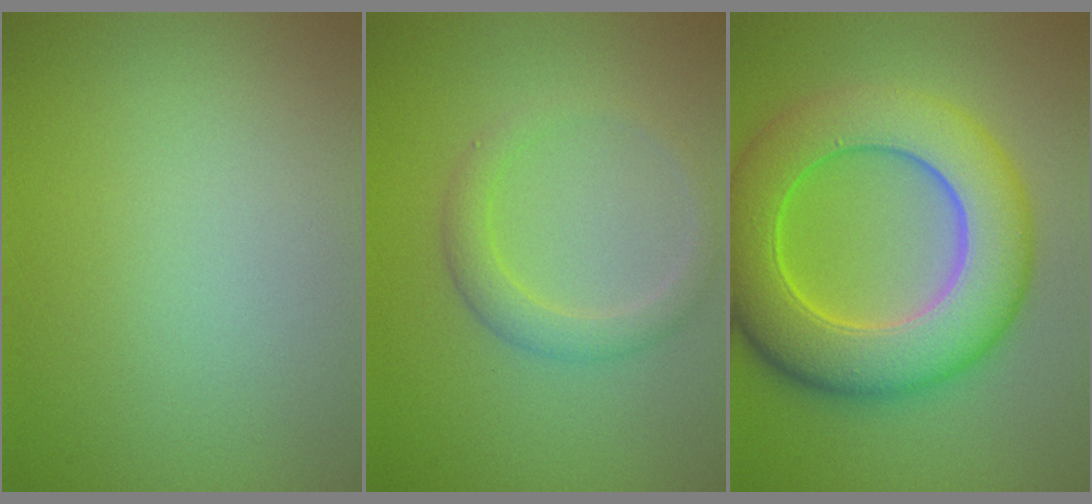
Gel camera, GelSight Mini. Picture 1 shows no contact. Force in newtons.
{"total": 2.3, "press": 2.3, "slide": 0.3}
{"total": 10.8, "press": 10.8, "slide": 0.1}